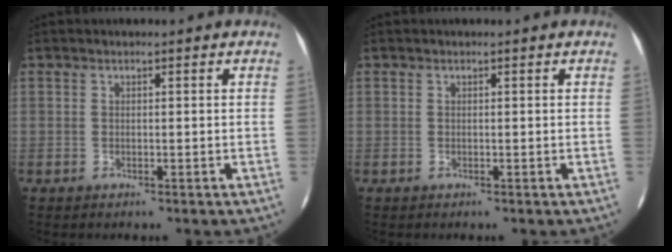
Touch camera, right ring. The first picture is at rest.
{"total": 0.0}